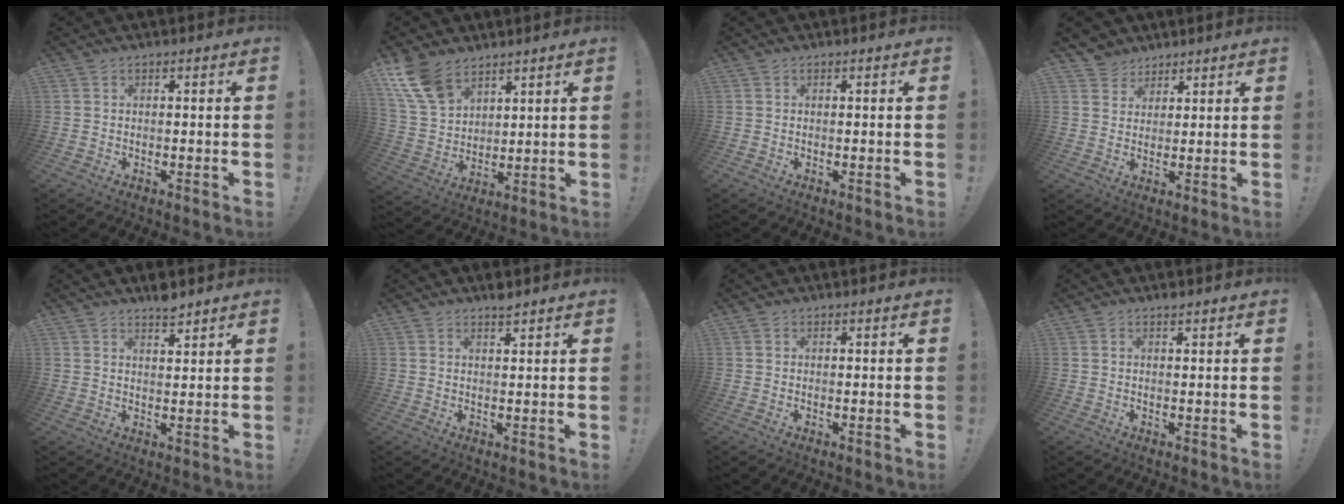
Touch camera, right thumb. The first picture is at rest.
{"total": 13.1, "force": [8.8, 7.4, 6.2], "torque": [-0.134, -0.042, 0.173]}
{"total": 0.0}
{"total": 4.8, "force": [3.3, 3.4, -0.1], "torque": [-0.001, -0.028, 0.065]}
{"total": 4.1, "force": [3.6, 1.0, 1.7], "torque": [-0.010, -0.027, 0.061]}
{"total": 2.2, "force": [2.0, 0.1, 0.8], "torque": [-0.005, -0.013, 0.034]}
{"total": 0.0}
{"total": 0.9, "force": [0.9, 0.0, 0.1], "torque": [0.004, -0.003, 0.015]}